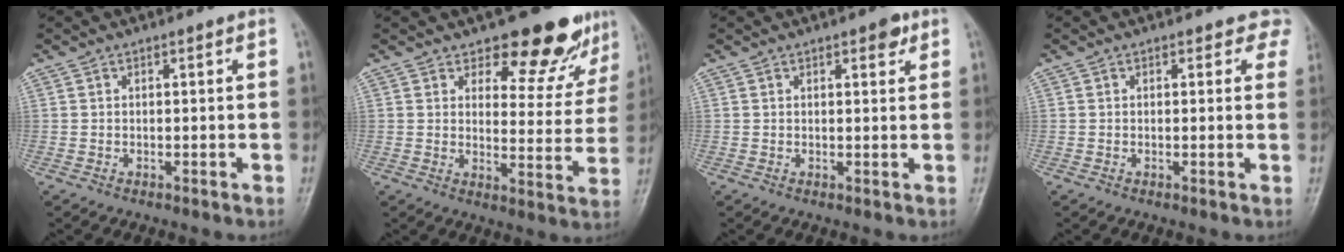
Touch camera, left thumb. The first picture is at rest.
{"total": 11.6, "force": [9.4, 4.9, 4.7], "torque": [-0.021, -0.077, 0.116]}
{"total": 2.6, "force": [1.5, 1.1, 1.8], "torque": [-0.016, -0.005, 0.018]}
{"total": 3.1, "force": [2.5, 1.9, 0.4], "torque": [0.031, -0.010, 0.006]}